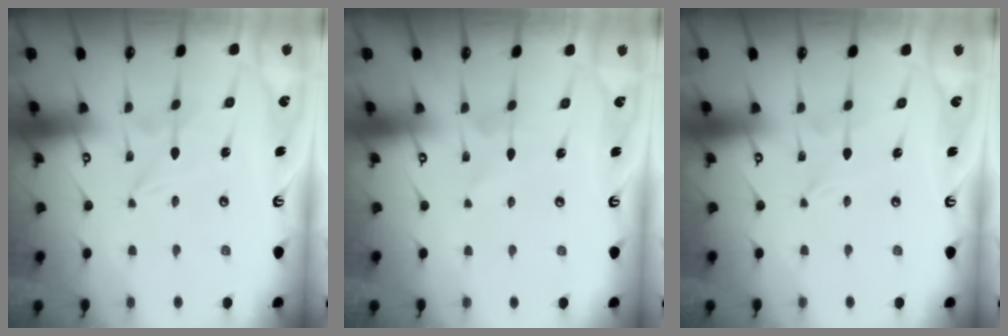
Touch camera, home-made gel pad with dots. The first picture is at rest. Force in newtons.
{"total": 1.6, "press": 1.6, "slide": 0.1}
{"total": 0.0}